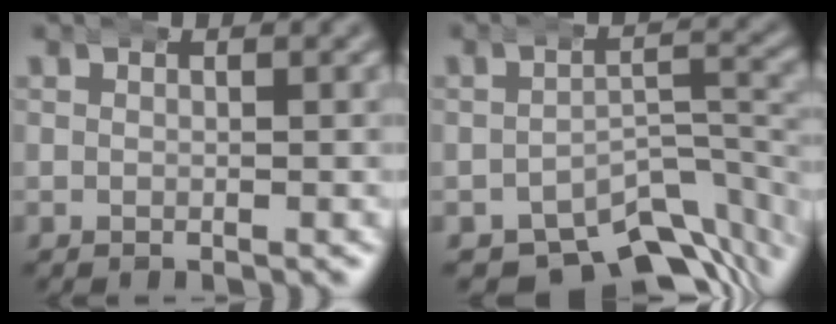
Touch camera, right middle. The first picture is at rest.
{"total": 10.9, "force": [-7.5, 5.1, 6.2], "torque": [-0.060, -0.022, -0.107]}